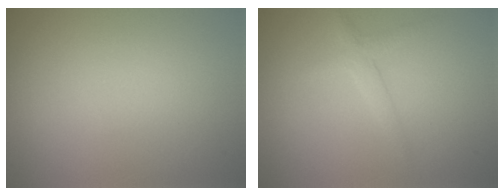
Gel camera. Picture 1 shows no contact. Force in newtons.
{"total": 1.7, "press": 1.7, "slide": 0.1}